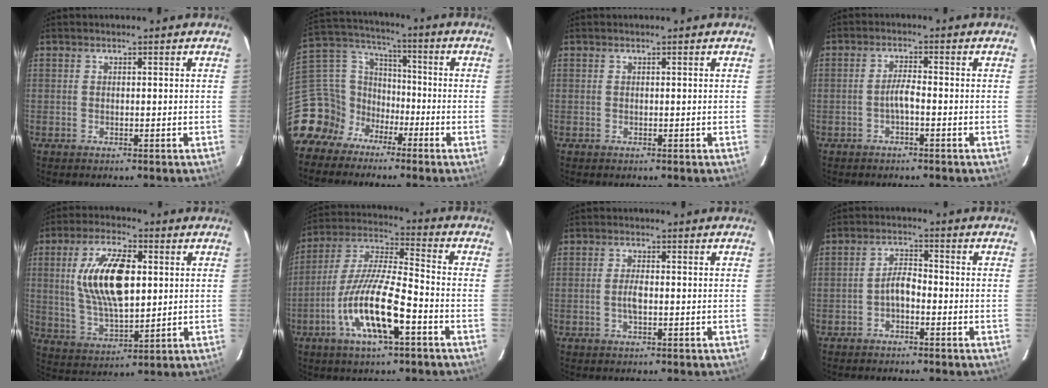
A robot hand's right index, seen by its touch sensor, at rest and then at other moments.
{"total": 12.0, "force": [-7.6, 8.8, 3.0], "torque": [-0.083, 0.045, -0.146]}
{"total": 0.0}
{"total": 2.4, "force": [-1.3, 0.2, 2.1], "torque": [-0.042, 0.005, -0.025]}
{"total": 15.1, "force": [2.8, 6.6, 13.3], "torque": [-0.256, 0.007, 0.059]}
{"total": 15.1, "force": [-6.4, 3.3, 13.3], "torque": [-0.271, -0.013, -0.125]}
{"total": 2.5, "force": [-0.4, 0.6, 2.4], "torque": [-0.047, 0.000, -0.008]}
{"total": 3.2, "force": [-1.8, 1.2, 2.3], "torque": [-0.047, 0.011, -0.034]}